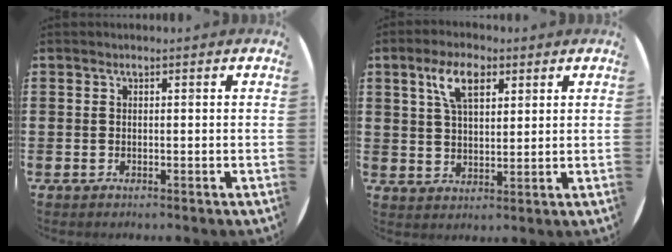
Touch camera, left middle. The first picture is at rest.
{"total": 6.4, "force": [3.5, 3.0, 4.5], "torque": [-0.091, 0.011, 0.060]}